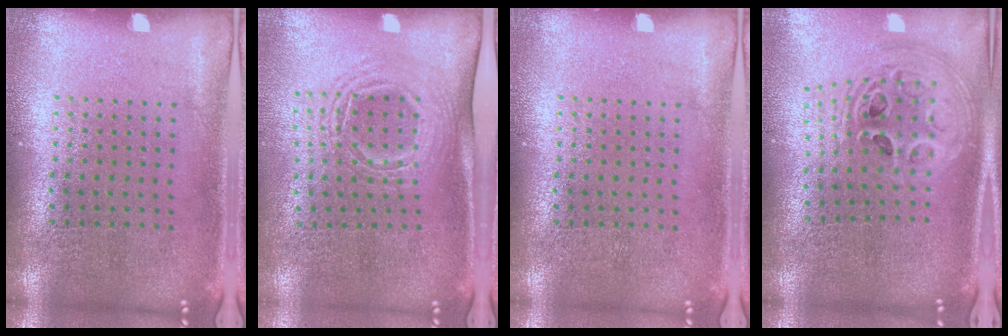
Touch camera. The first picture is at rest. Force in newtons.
{"total": 1.6, "press": 1.3, "slide": 1.0}
{"total": 0.0}
{"total": 2.5, "press": 1.9, "slide": 1.6}